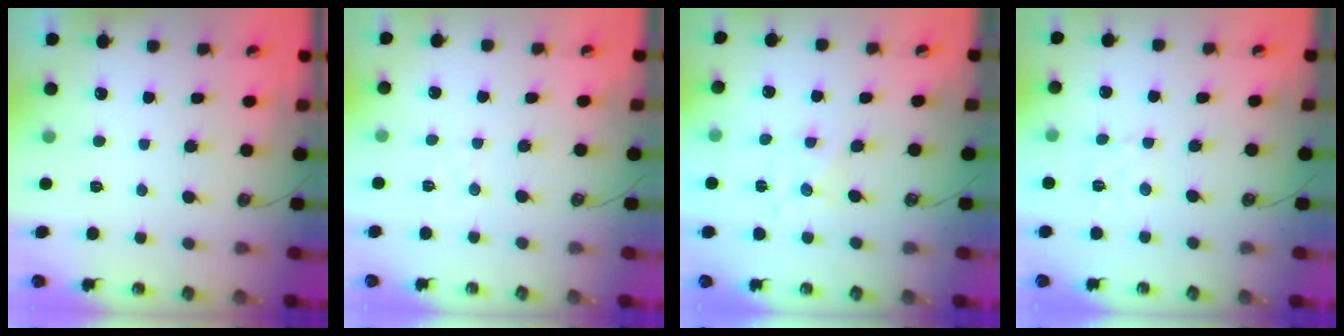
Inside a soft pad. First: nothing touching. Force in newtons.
{"total": 2.7, "press": 2.7, "slide": 0.4}
{"total": 0.8, "press": 0.8, "slide": 0.2}
{"total": 2.8, "press": 2.7, "slide": 0.5}